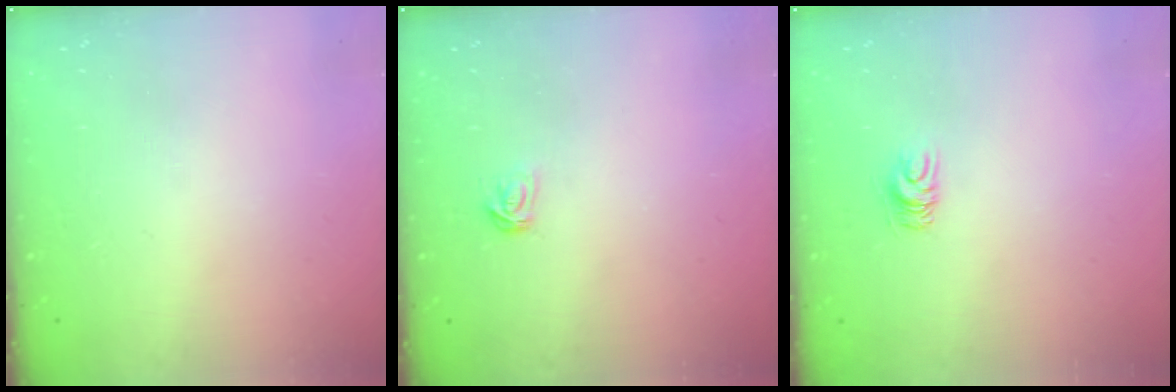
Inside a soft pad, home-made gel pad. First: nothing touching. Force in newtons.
{"total": 3.0, "press": 3.0, "slide": 0.2}
{"total": 5.0, "press": 4.9, "slide": 0.4}